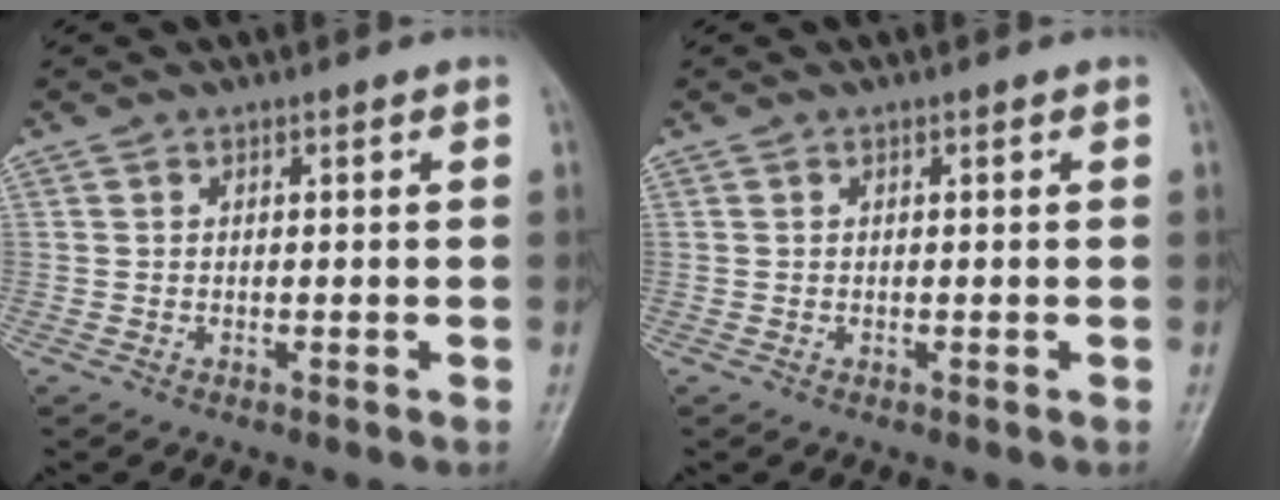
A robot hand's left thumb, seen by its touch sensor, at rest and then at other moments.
{"total": 0.0}